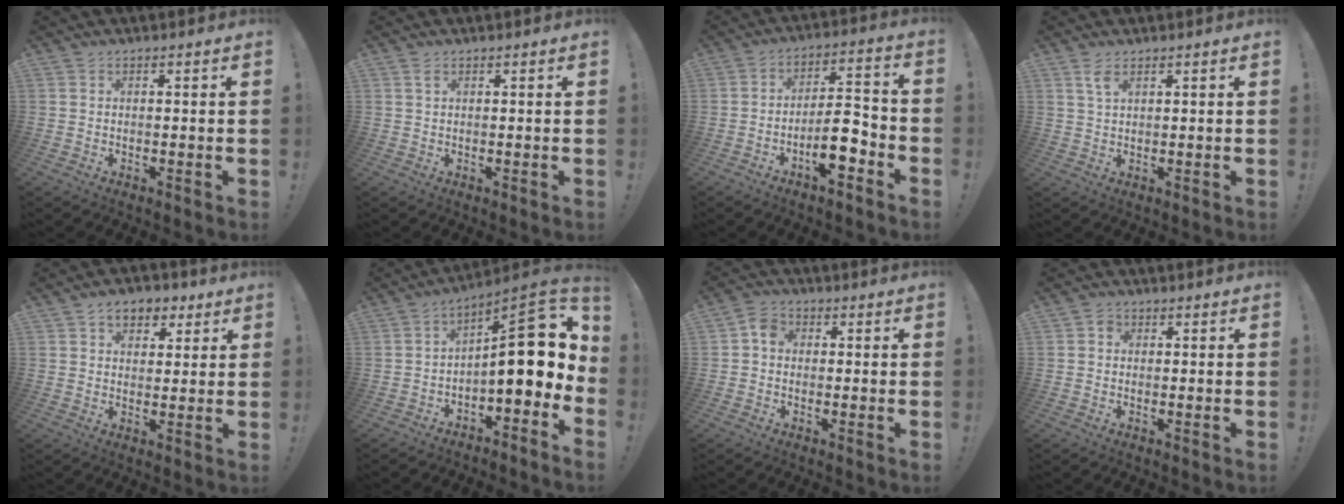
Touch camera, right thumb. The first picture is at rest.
{"total": 1.3, "force": [0.7, 0.6, 1.0], "torque": [-0.020, 0.002, 0.012]}
{"total": 10.8, "force": [-5.3, 3.8, 8.6], "torque": [-0.135, 0.029, -0.092]}
{"total": 3.6, "force": [2.0, 1.5, 2.6], "torque": [-0.054, -0.002, 0.036]}
{"total": 7.6, "force": [3.8, 5.4, 3.8], "torque": [-0.047, -0.009, 0.069]}
{"total": 16.9, "force": [1.3, 6.6, 15.5], "torque": [-0.212, -0.007, 0.026]}
{"total": 4.4, "force": [0.1, 3.5, 2.7], "torque": [-0.049, 0.014, 0.003]}
{"total": 1.8, "force": [0.1, 1.6, 0.9], "torque": [-0.016, 0.005, 0.001]}